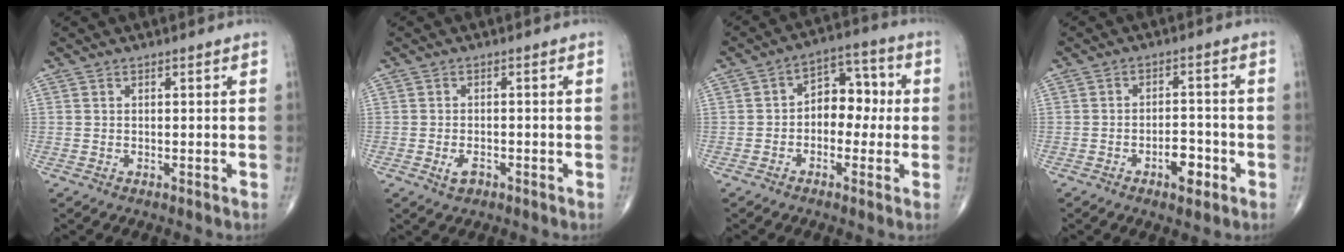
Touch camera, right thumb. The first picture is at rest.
{"total": 2.4, "force": [-1.2, 1.4, 1.5], "torque": [-0.028, 0.004, -0.017]}
{"total": 8.6, "force": [-0.2, 6.0, 6.2], "torque": [-0.049, 0.035, -0.016]}
{"total": 5.2, "force": [-2.4, 2.5, 3.8], "torque": [-0.044, 0.017, -0.037]}